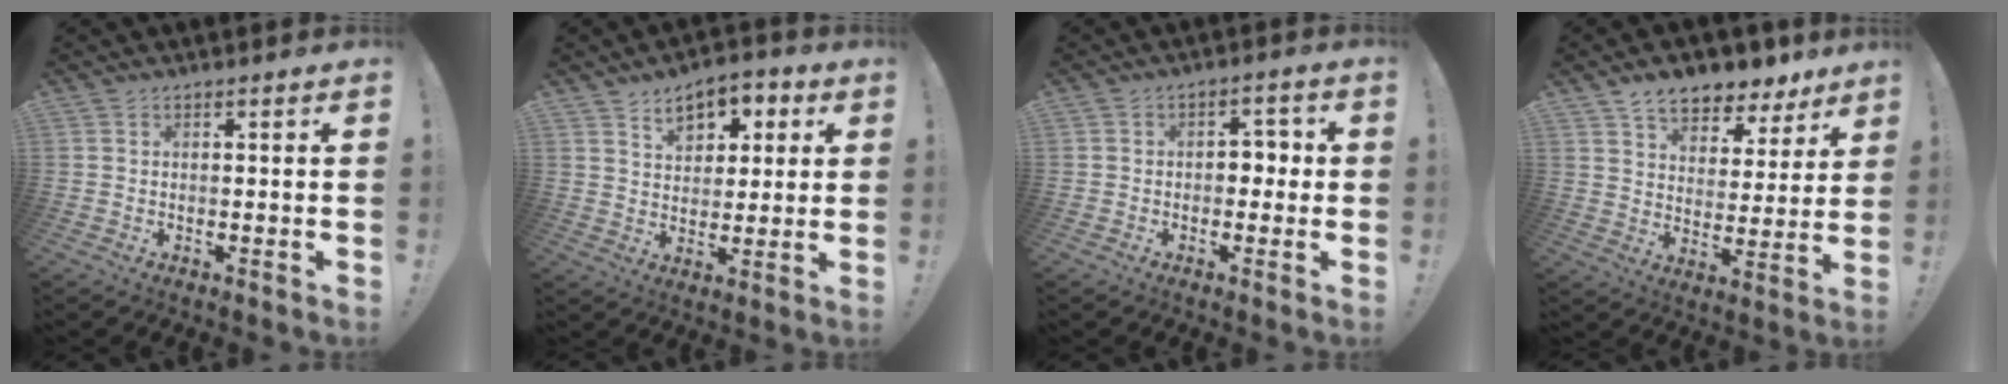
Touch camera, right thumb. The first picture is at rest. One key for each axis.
{"total": 9.0, "fx": 4.7, "fy": 6.2, "fz": 4.6, "tx": -0.060, "ty": -0.021, "tz": 0.085}
{"total": 4.8, "fx": -0.4, "fy": 3.7, "fz": 3.0, "tx": -0.038, "ty": 0.006, "tz": -0.011}
{"total": 10.0, "fx": 7.9, "fy": 4.9, "fz": 3.6, "tx": -0.056, "ty": -0.060, "tz": 0.145}